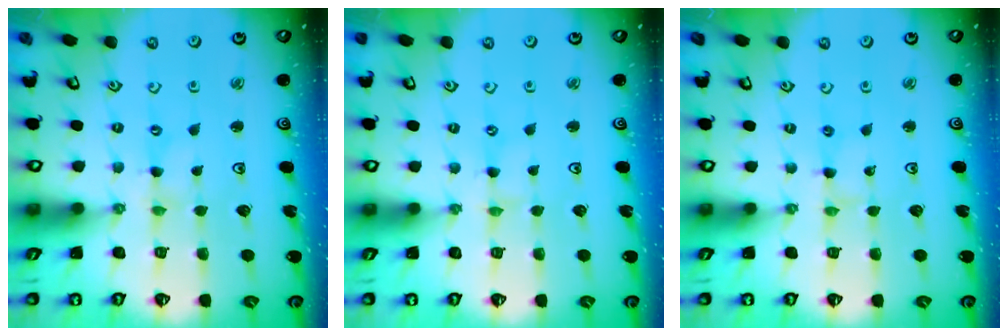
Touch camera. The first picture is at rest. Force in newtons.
{"total": 0.0}
{"total": 1.3, "press": 1.3, "slide": 0.1}